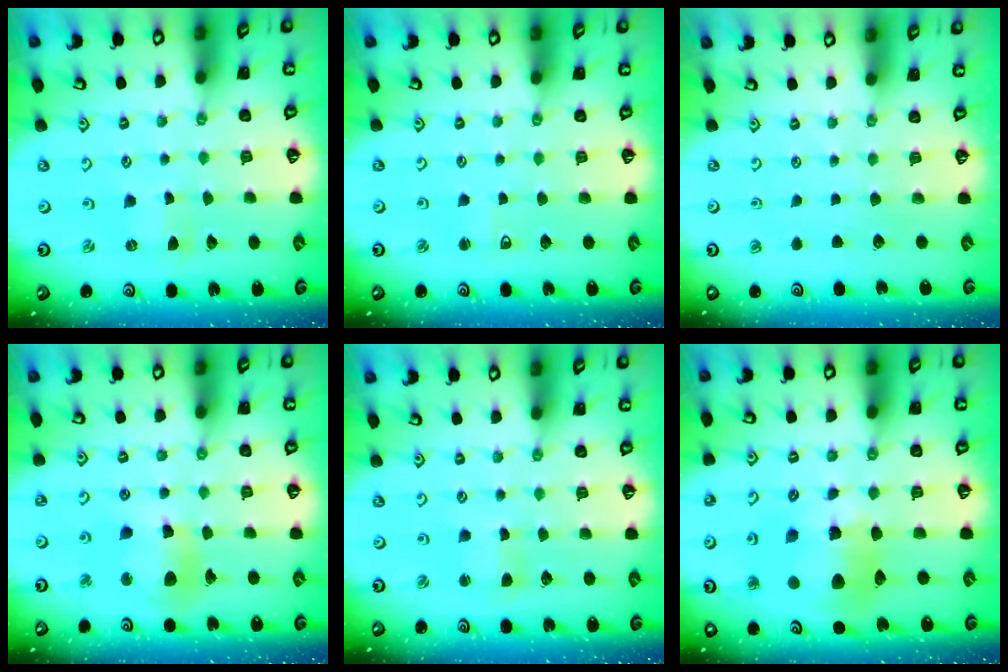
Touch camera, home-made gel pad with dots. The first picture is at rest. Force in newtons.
{"total": 2.2, "press": 2.1, "slide": 0.6}
{"total": 0.0}
{"total": 10.3, "press": 10.2, "slide": 1.4}
{"total": 2.1, "press": 2.1, "slide": 0.3}
{"total": 13.9, "press": 13.8, "slide": 2.1}